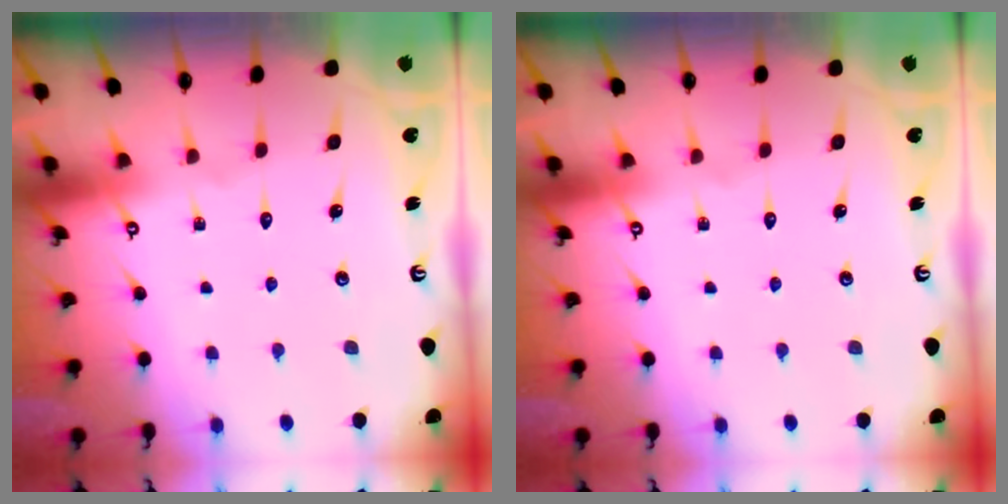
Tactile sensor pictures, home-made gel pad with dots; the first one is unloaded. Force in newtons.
{"total": 0.0}